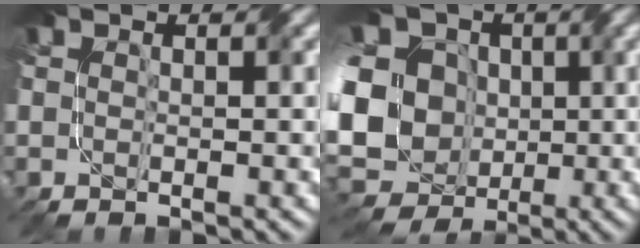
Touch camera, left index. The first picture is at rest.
{"total": 20.7, "force": [-0.7, 17.8, 10.5], "torque": [-0.250, 0.026, -0.052]}